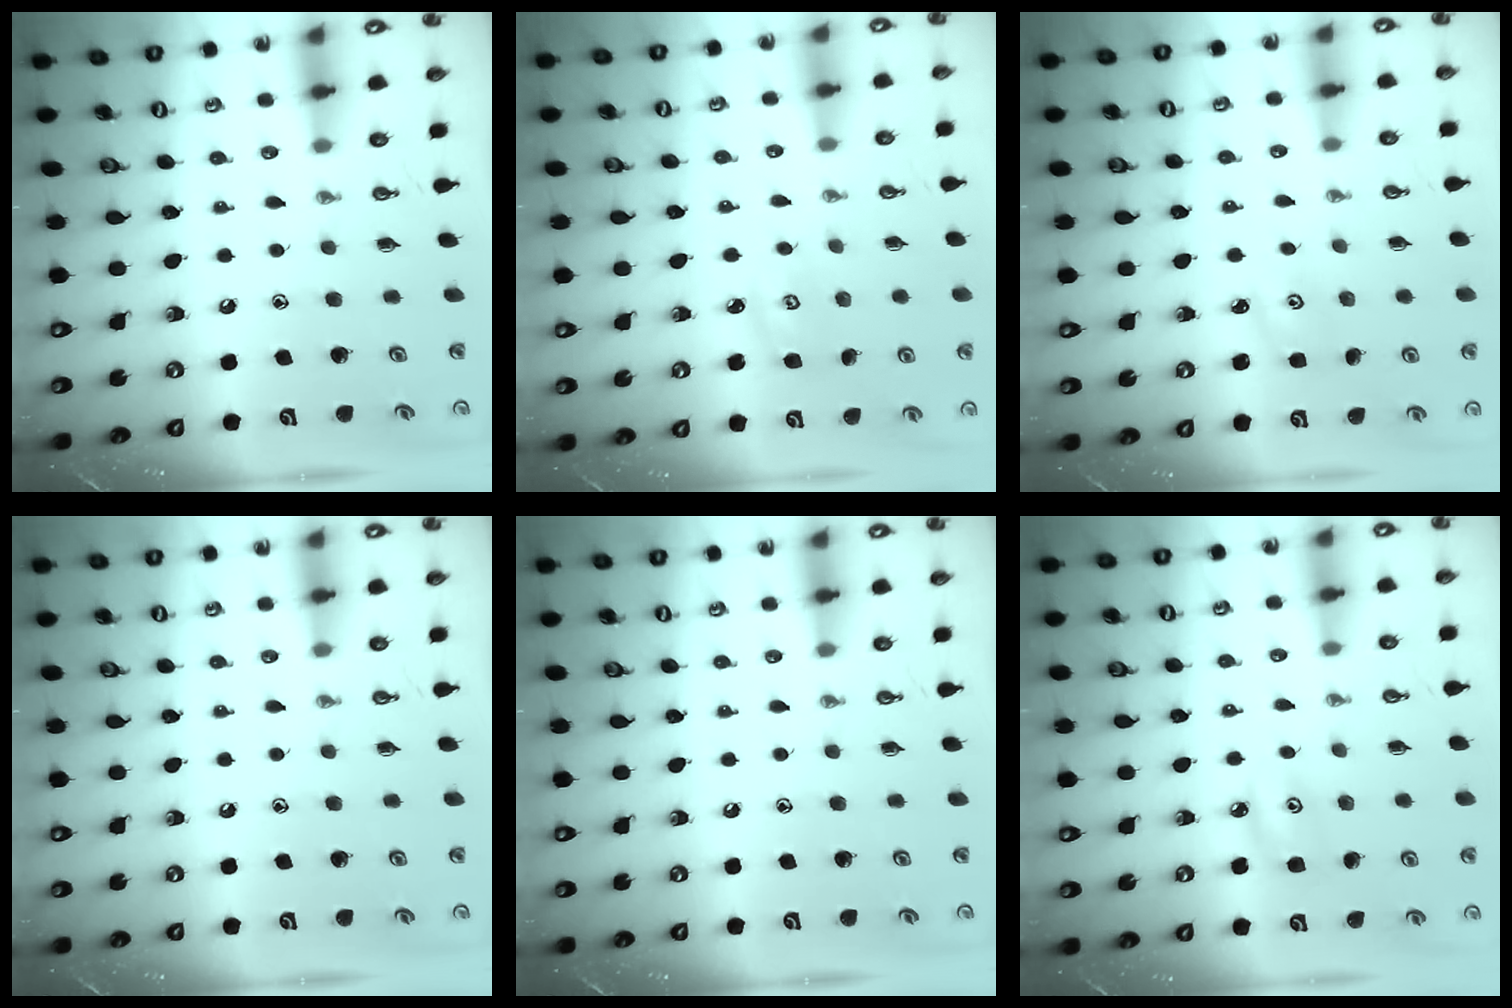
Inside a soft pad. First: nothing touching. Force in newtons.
{"total": 3.9, "press": 3.9, "slide": 0.3}
{"total": 2.7, "press": 2.6, "slide": 0.4}
{"total": 0.0}
{"total": 0.0}
{"total": 5.6, "press": 5.6, "slide": 0.4}